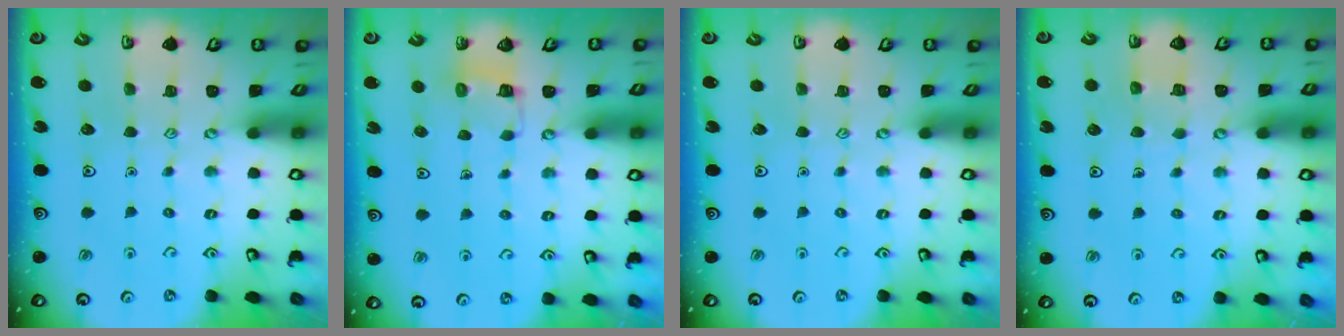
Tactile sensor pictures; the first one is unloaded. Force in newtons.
{"total": 3.6, "press": 3.6, "slide": 0.1}
{"total": 0.0}
{"total": 3.9, "press": 3.9, "slide": 0.3}